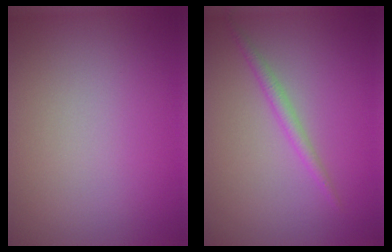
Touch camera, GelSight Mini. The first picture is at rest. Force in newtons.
{"total": 1.4, "press": 1.4, "slide": 0.1}